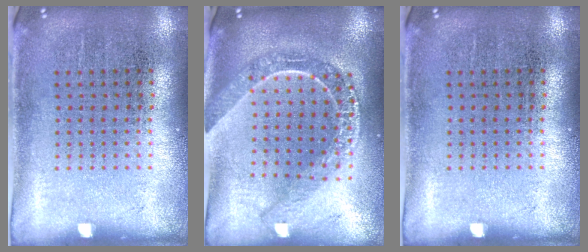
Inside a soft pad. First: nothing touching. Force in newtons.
{"total": 2.2, "press": 1.9, "slide": 1.1}
{"total": 0.0}